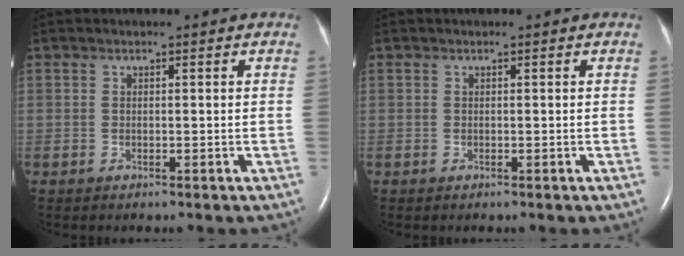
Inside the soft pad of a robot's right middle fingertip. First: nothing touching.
{"total": 0.0}